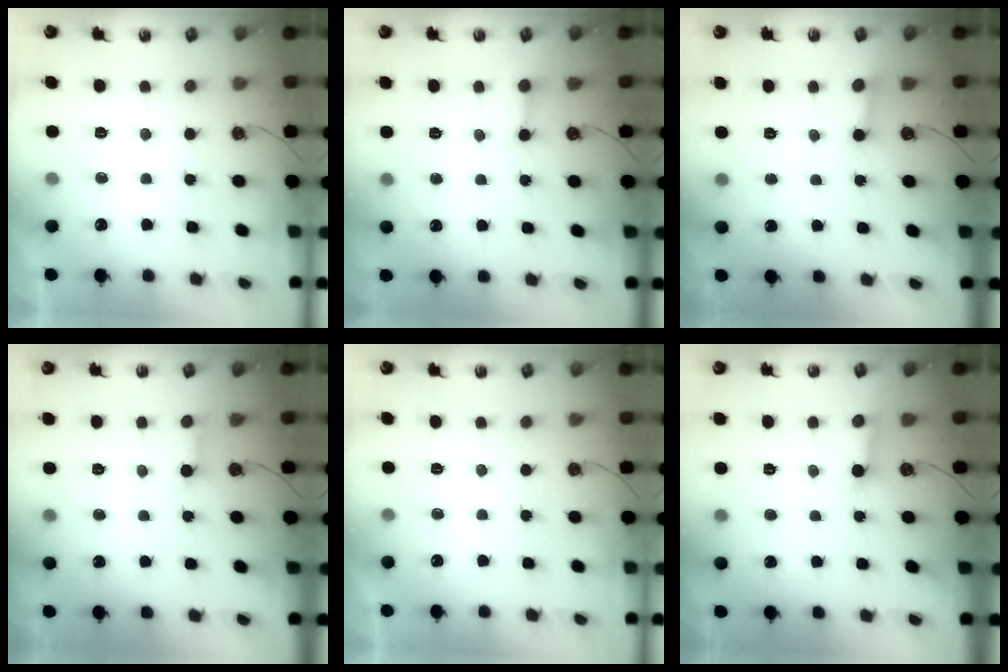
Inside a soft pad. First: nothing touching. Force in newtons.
{"total": 2.5, "press": 2.5, "slide": 0.4}
{"total": 2.6, "press": 2.5, "slide": 0.3}
{"total": 2.8, "press": 2.8, "slide": 0.3}
{"total": 0.0}
{"total": 4.0, "press": 3.9, "slide": 0.4}